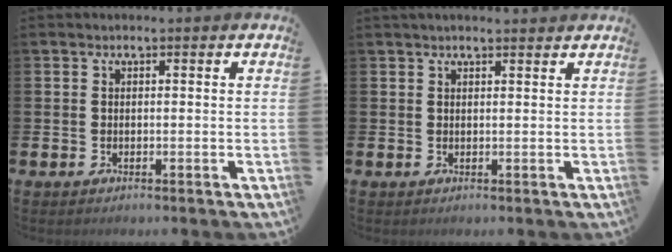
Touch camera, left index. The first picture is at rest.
{"total": 1.4, "force": [1.3, 0.1, 0.4], "torque": [0.005, -0.004, 0.021]}